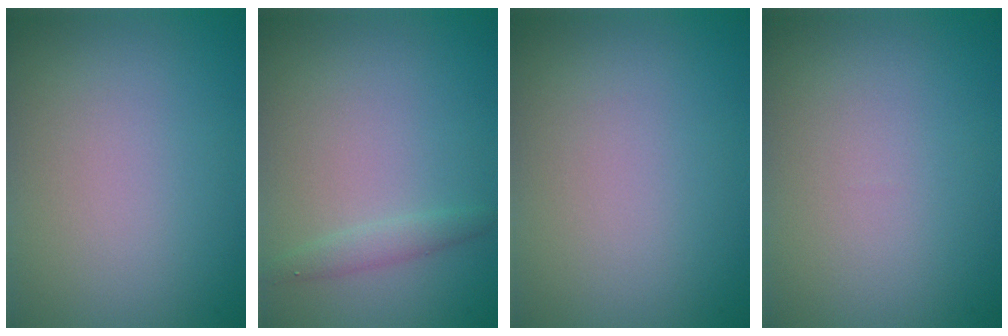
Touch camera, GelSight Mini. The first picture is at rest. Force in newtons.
{"total": 1.3, "press": 1.3, "slide": 0.1}
{"total": 0.0}
{"total": 0.0}